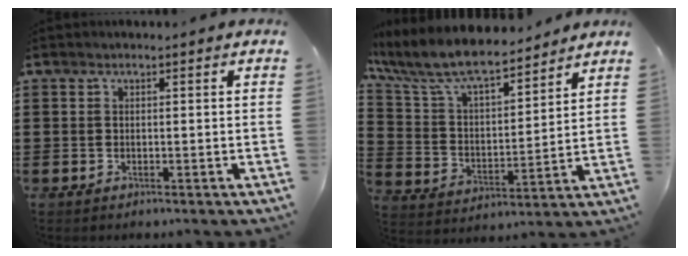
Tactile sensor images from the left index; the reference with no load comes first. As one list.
[{"total": 9.4, "force": [8.2, 1.9, 4.2], "torque": [-0.117, -0.043, 0.142]}]